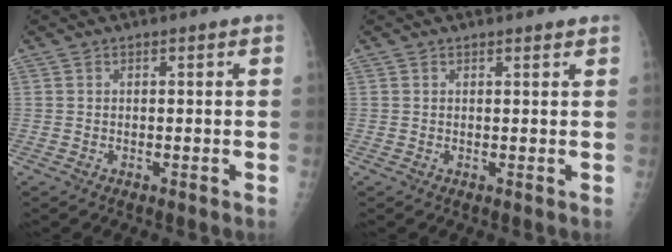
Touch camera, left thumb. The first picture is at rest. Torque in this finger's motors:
{"motor_torque": [-0.03, 0.11, -0.32, -0.17, -0.02]}